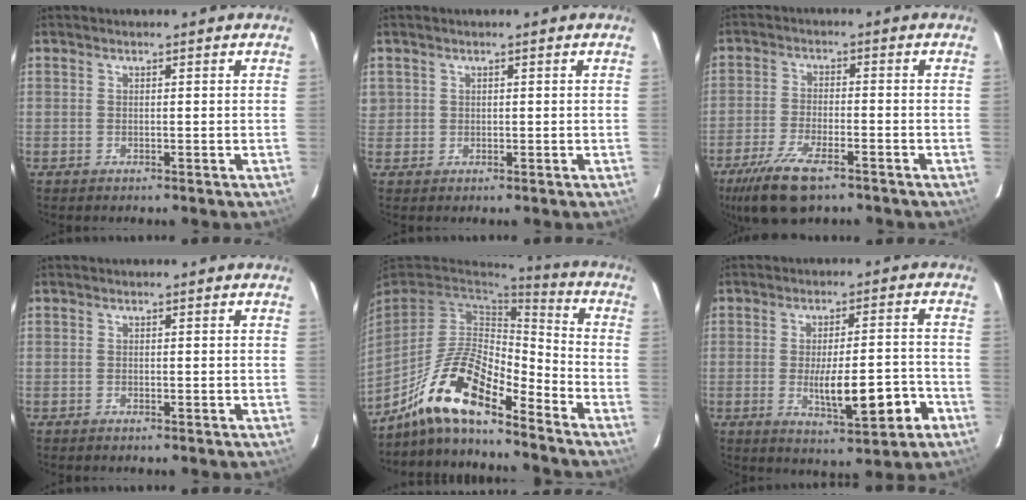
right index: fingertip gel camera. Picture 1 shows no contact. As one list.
[{"total": 2.8, "force": [0.7, 2.6, 0.6], "torque": [-0.017, 0.015, 0.020]}, {"total": 9.9, "force": [-6.6, 3.0, 6.8], "torque": [-0.136, -0.018, -0.116]}, {"total": 0.6, "force": [-0.3, 0.3, 0.3], "torque": [-0.011, 0.000, -0.005]}, {"total": 16.8, "force": [-12.2, 4.3, 10.8], "torque": [-0.209, 0.013, -0.224]}, {"total": 11.1, "force": [-3.8, 2.5, 10.1], "torque": [-0.155, 0.001, -0.050]}]